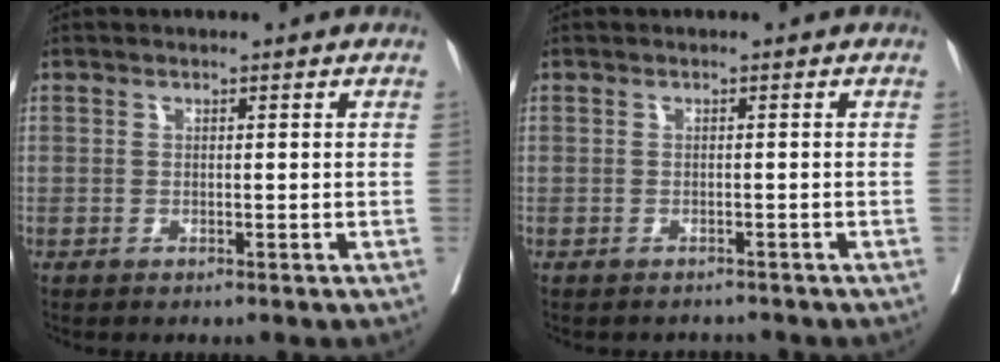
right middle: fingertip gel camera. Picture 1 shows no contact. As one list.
[{"total": 2.3, "force": [-2.2, 0.6, -0.1], "torque": [0.001, -0.003, -0.031]}]